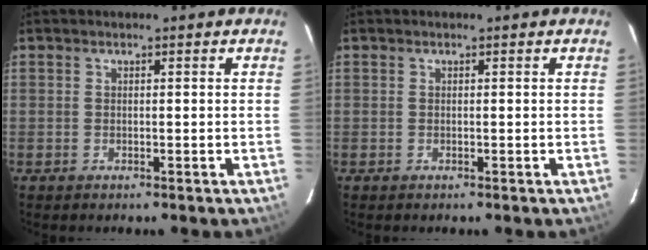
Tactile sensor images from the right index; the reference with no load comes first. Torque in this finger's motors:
{"motor_torque": [0.00, 0.00, 0.00, 0.00]}